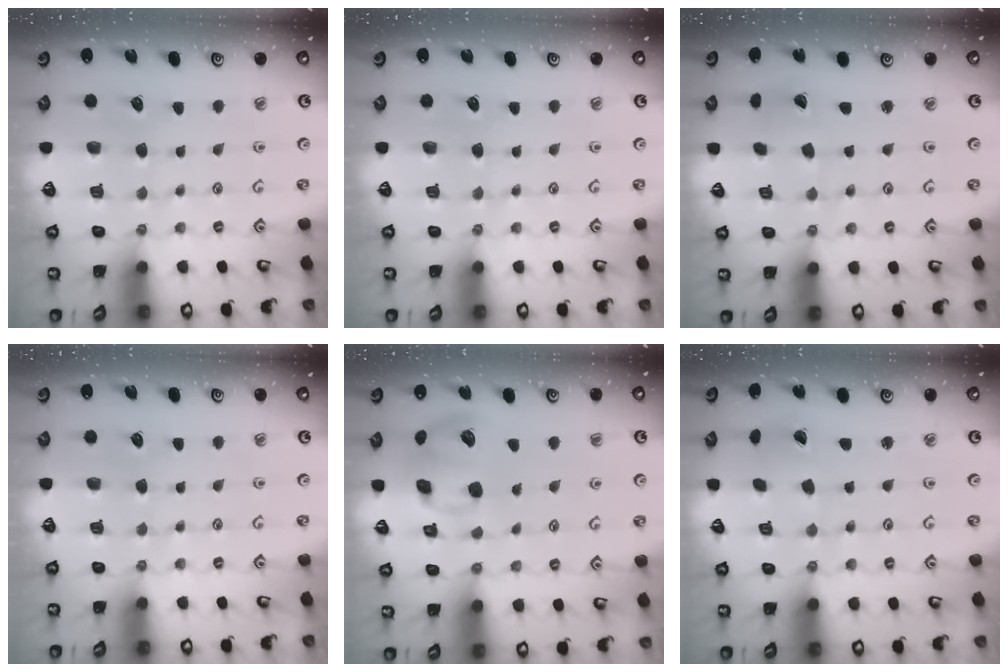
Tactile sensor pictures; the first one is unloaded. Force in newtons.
{"total": 0.0}
{"total": 2.4, "press": 2.4, "slide": 0.1}
{"total": 0.0}
{"total": 11.4, "press": 11.2, "slide": 2.1}
{"total": 1.6, "press": 1.5, "slide": 0.4}